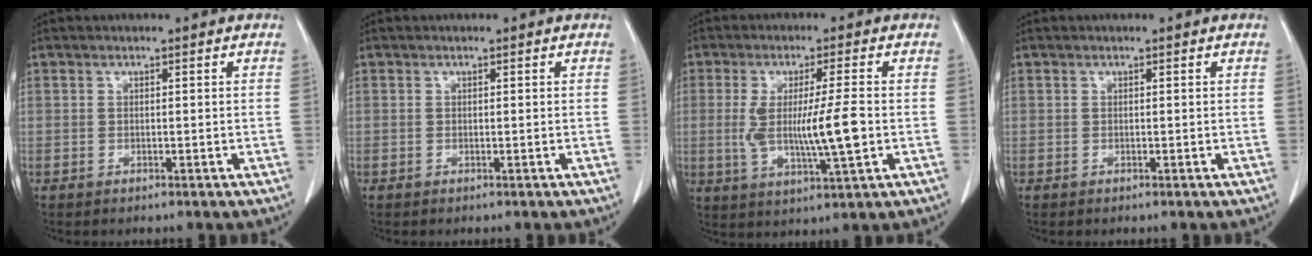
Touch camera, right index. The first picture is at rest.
{"total": 0.0}
{"total": 9.7, "force": [-0.7, 0.5, 9.7], "torque": [-0.183, -0.011, -0.011]}
{"total": 0.0}